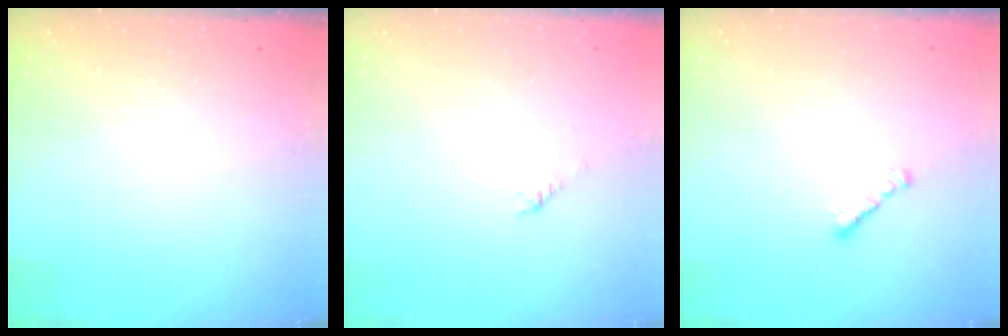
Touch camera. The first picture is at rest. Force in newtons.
{"total": 1.5, "press": 1.4, "slide": 0.5}
{"total": 1.6, "press": 1.5, "slide": 0.4}